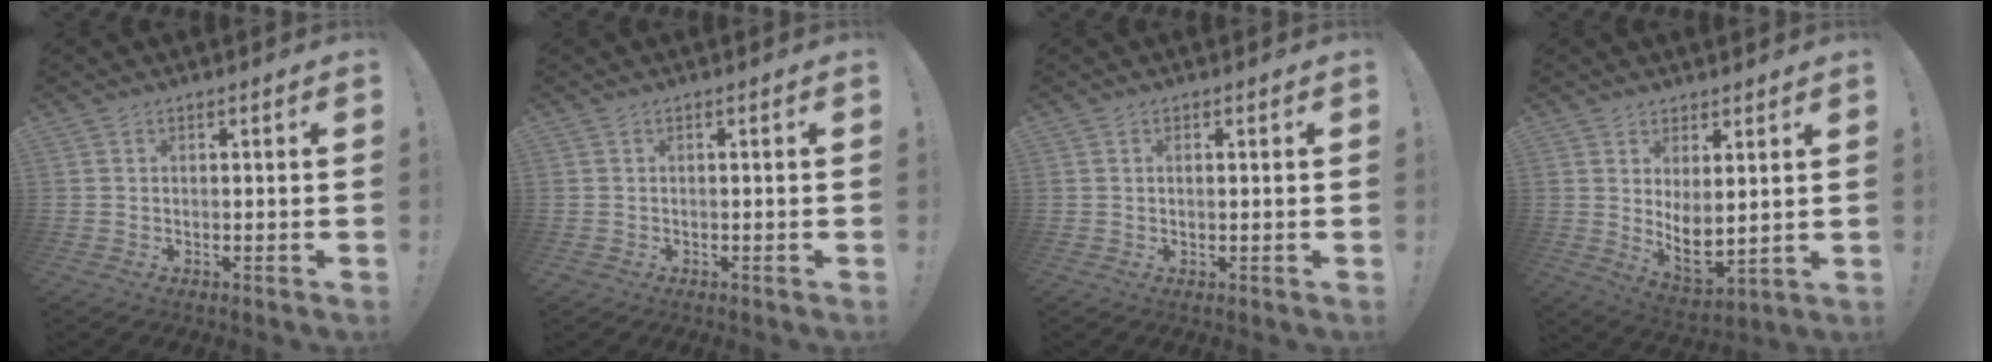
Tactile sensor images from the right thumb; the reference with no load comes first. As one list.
[{"total": 0.8, "force": [-0.5, 0.6, 0.0], "torque": [-0.003, 0.001, -0.007]}, {"total": 0.7, "force": [0.2, 0.1, 0.7], "torque": [-0.015, 0.001, 0.003]}, {"total": 7.9, "force": [2.6, 3.5, 6.5], "torque": [-0.088, -0.044, 0.055]}]